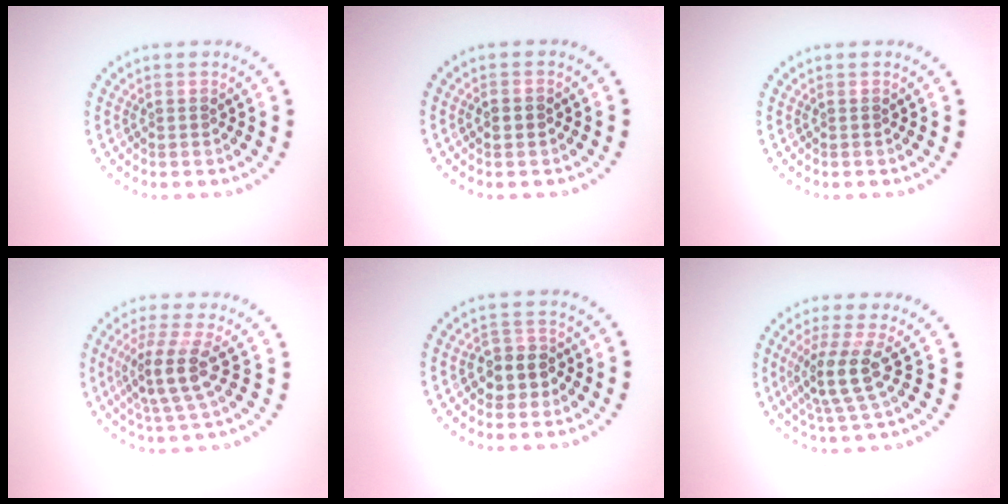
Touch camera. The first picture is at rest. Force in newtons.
{"total": 1.6, "press": 1.6, "slide": 0.1}
{"total": 0.0}
{"total": 4.0, "press": 3.3, "slide": 2.3}
{"total": 3.0, "press": 2.7, "slide": 1.2}
{"total": 4.0, "press": 2.9, "slide": 2.6}